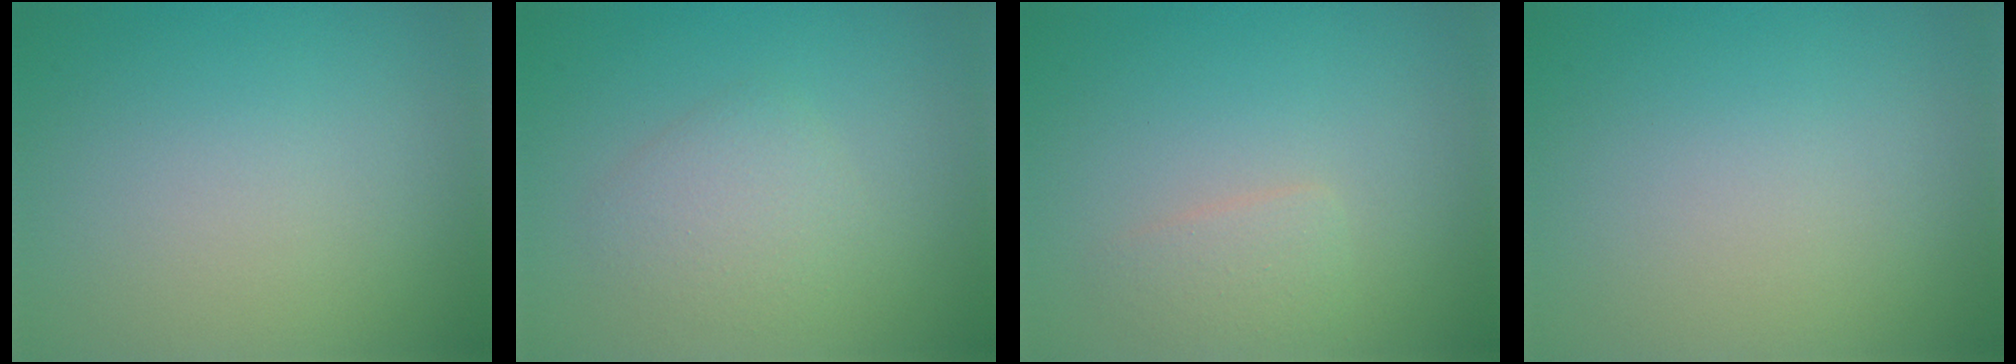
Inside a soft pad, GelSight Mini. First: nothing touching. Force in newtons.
{"total": 2.4, "press": 2.4, "slide": 0.1}
{"total": 1.6, "press": 1.6, "slide": 0.0}
{"total": 0.0}